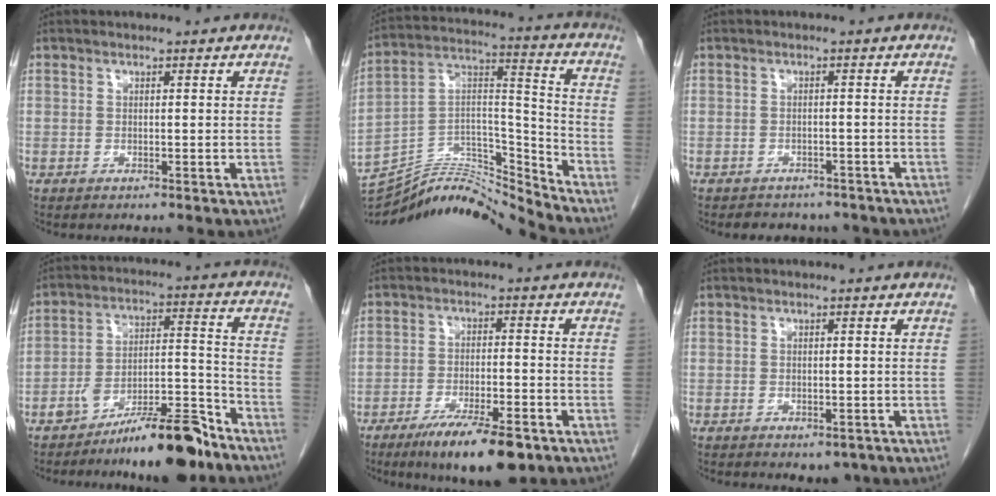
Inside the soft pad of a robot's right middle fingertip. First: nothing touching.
{"total": 17.1, "force": [-16.8, -0.5, 3.0], "torque": [-0.044, 0.047, -0.292]}
{"total": 6.7, "force": [-5.8, 3.0, 1.4], "torque": [-0.014, 0.009, -0.061]}
{"total": 13.3, "force": [-10.1, 2.5, 8.3], "torque": [-0.125, 0.028, -0.164]}
{"total": 10.7, "force": [-7.0, 2.0, 7.9], "torque": [-0.129, -0.020, -0.109]}
{"total": 2.1, "force": [-1.2, 1.2, 1.3], "torque": [-0.010, -0.003, -0.005]}